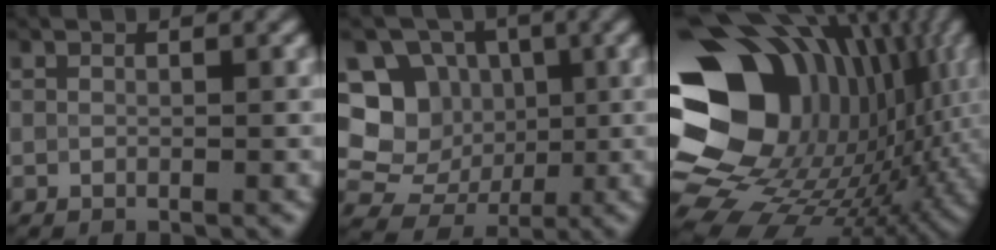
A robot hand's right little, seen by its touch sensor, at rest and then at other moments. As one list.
[{"total": 8.8, "force": [0.8, 8.3, 2.8], "torque": [-0.048, 0.024, -0.005]}, {"total": 20.6, "force": [1.0, 16.2, 12.8], "torque": [-0.238, -0.016, 0.001]}]